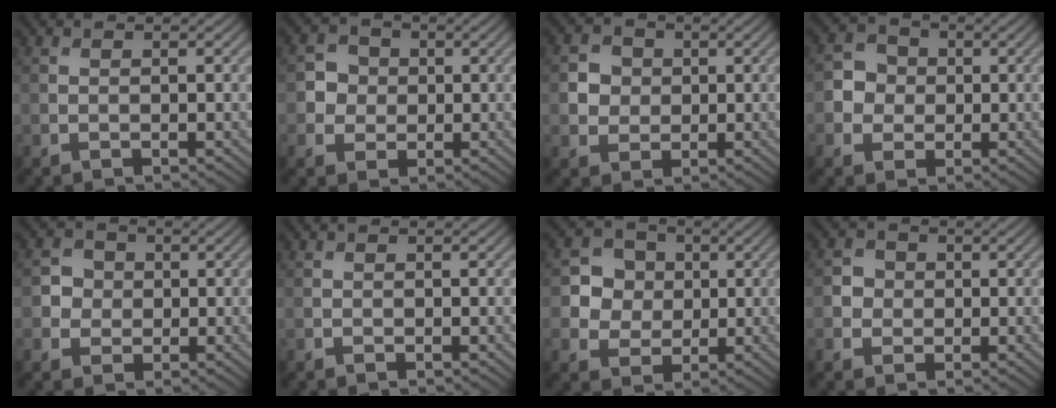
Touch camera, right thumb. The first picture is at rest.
{"total": 3.2, "force": [0.0, 3.1, 1.0], "torque": [-0.021, 0.000, -0.011]}
{"total": 3.4, "force": [0.2, 3.1, 1.3], "torque": [-0.030, 0.000, -0.003]}
{"total": 3.6, "force": [-0.3, 3.3, 1.2], "torque": [-0.024, 0.003, -0.011]}
{"total": 2.9, "force": [0.0, 2.7, 0.9], "torque": [-0.020, 0.001, -0.006]}
{"total": 0.0}
{"total": 5.1, "force": [0.6, 4.7, 1.8], "torque": [-0.045, 0.003, -0.005]}
{"total": 2.2, "force": [-0.1, 2.1, 0.7], "torque": [-0.014, -0.001, -0.003]}